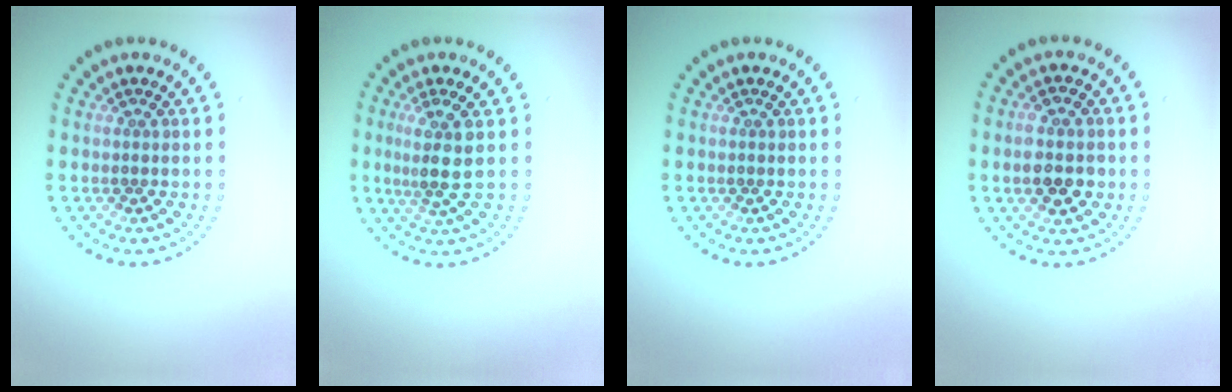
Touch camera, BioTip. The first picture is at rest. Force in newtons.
{"total": 3.0, "press": 2.3, "slide": 1.8}
{"total": 0.0}
{"total": 3.9, "press": 3.8, "slide": 0.3}